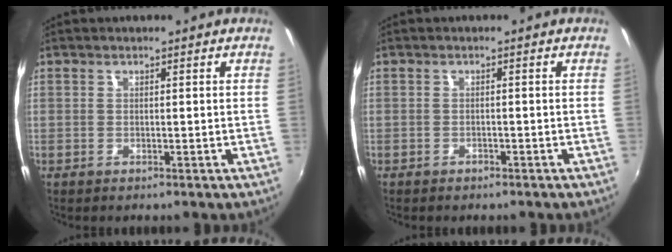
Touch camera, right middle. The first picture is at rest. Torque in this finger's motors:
{"motor_torque": [1.03, -1.11, 0.14, 0.05]}